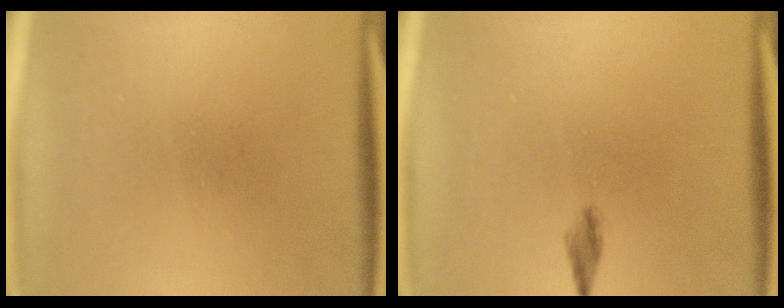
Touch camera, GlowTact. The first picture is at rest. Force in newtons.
{"total": 1.3}